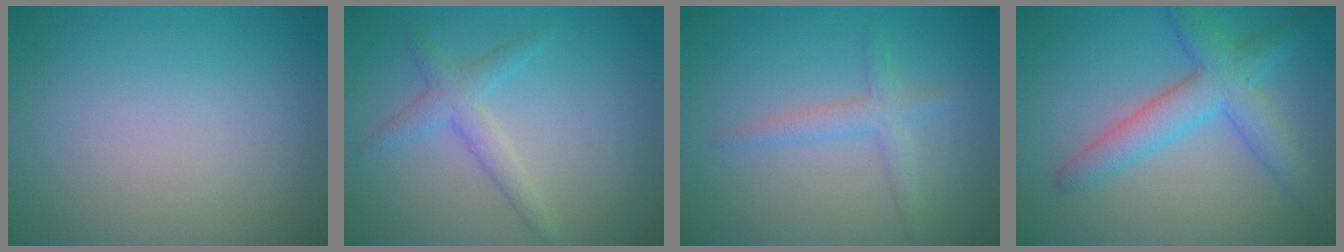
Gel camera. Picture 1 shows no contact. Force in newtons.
{"total": 2.3, "press": 2.3, "slide": 0.2}
{"total": 2.0, "press": 2.0, "slide": 0.1}
{"total": 4.9, "press": 4.9, "slide": 0.3}